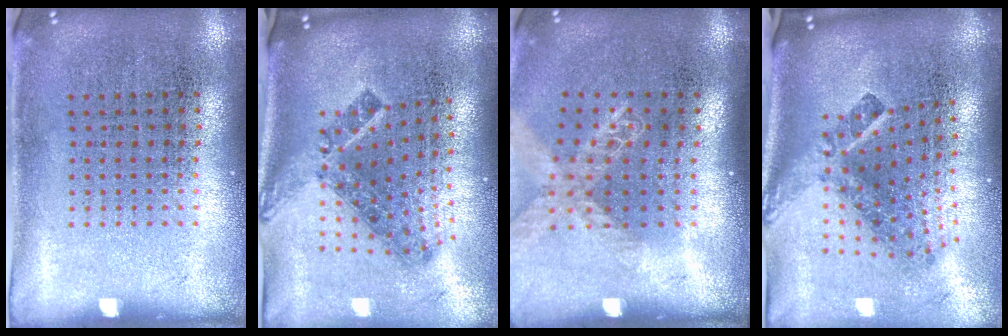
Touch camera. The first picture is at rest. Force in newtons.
{"total": 1.7, "press": 1.2, "slide": 1.1}
{"total": 1.5, "press": 1.2, "slide": 0.8}
{"total": 2.9, "press": 1.7, "slide": 2.3}